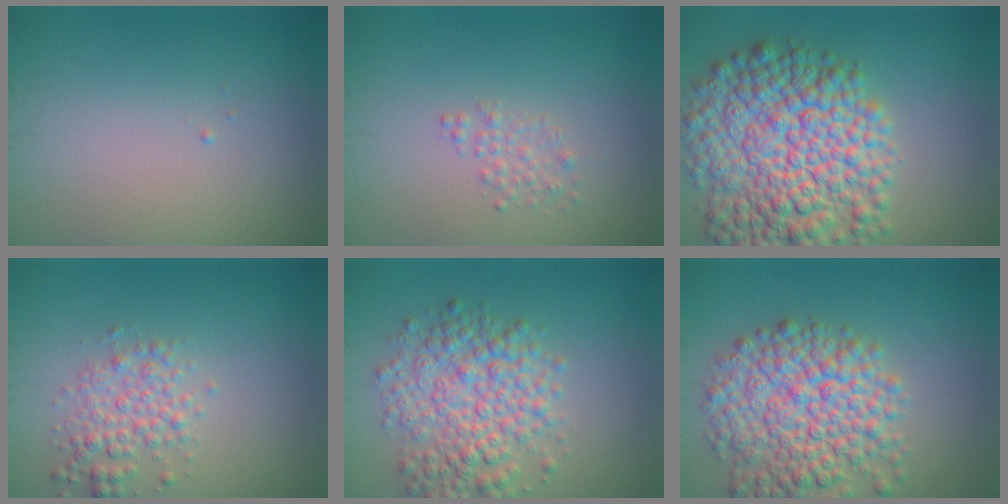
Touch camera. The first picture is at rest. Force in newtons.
{"total": 1.3, "press": 1.3, "slide": 0.0}
{"total": 11.6, "press": 11.6, "slide": 0.4}
{"total": 2.8, "press": 2.8, "slide": 0.0}
{"total": 5.9, "press": 5.9, "slide": 0.1}
{"total": 8.5, "press": 8.4, "slide": 0.4}